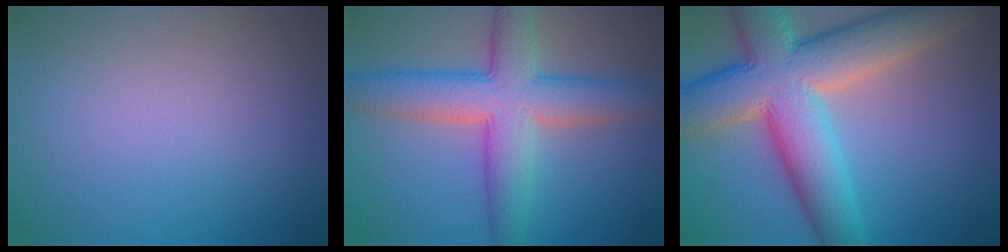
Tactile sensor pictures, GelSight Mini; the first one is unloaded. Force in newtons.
{"total": 7.6, "press": 7.6, "slide": 0.5}
{"total": 12.1, "press": 12.1, "slide": 0.6}